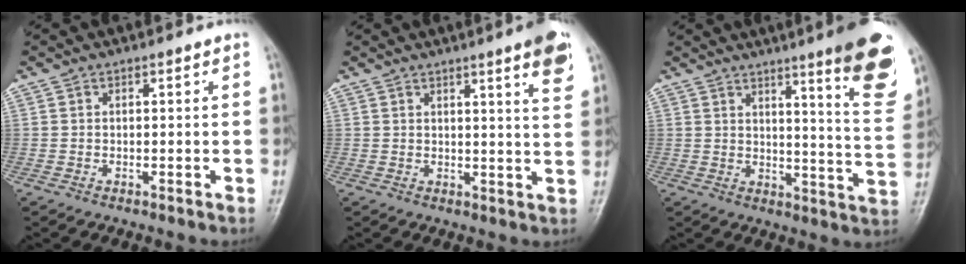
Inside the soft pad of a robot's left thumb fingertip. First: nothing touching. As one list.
[{"total": 7.3, "force": [4.4, 0.5, 5.8], "torque": [-0.064, -0.020, 0.053]}, {"total": 17.1, "force": [10.1, 2.1, 13.6], "torque": [-0.146, -0.064, 0.130]}]